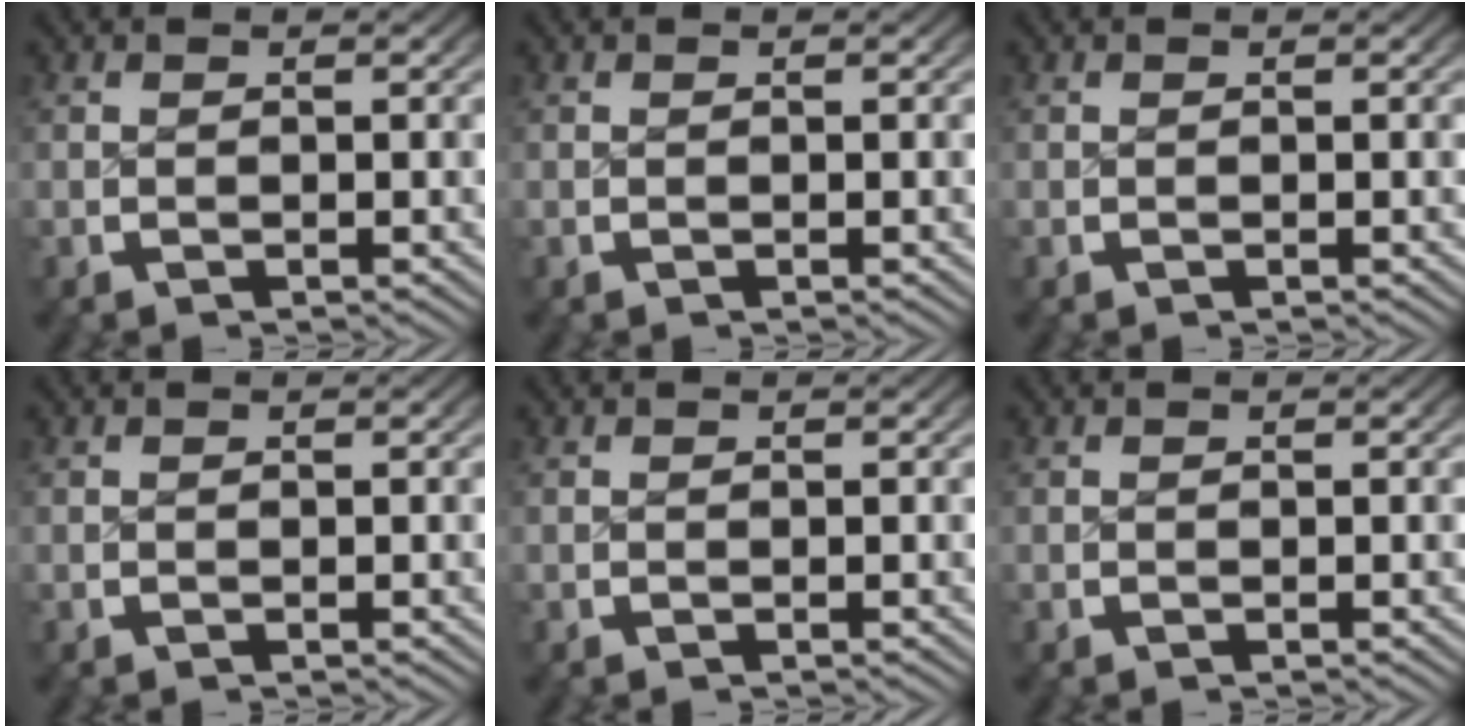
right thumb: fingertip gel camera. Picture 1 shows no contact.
{"total": 0.0}
{"total": 0.0}
{"total": 0.0}
{"total": 0.0}
{"total": 0.0}